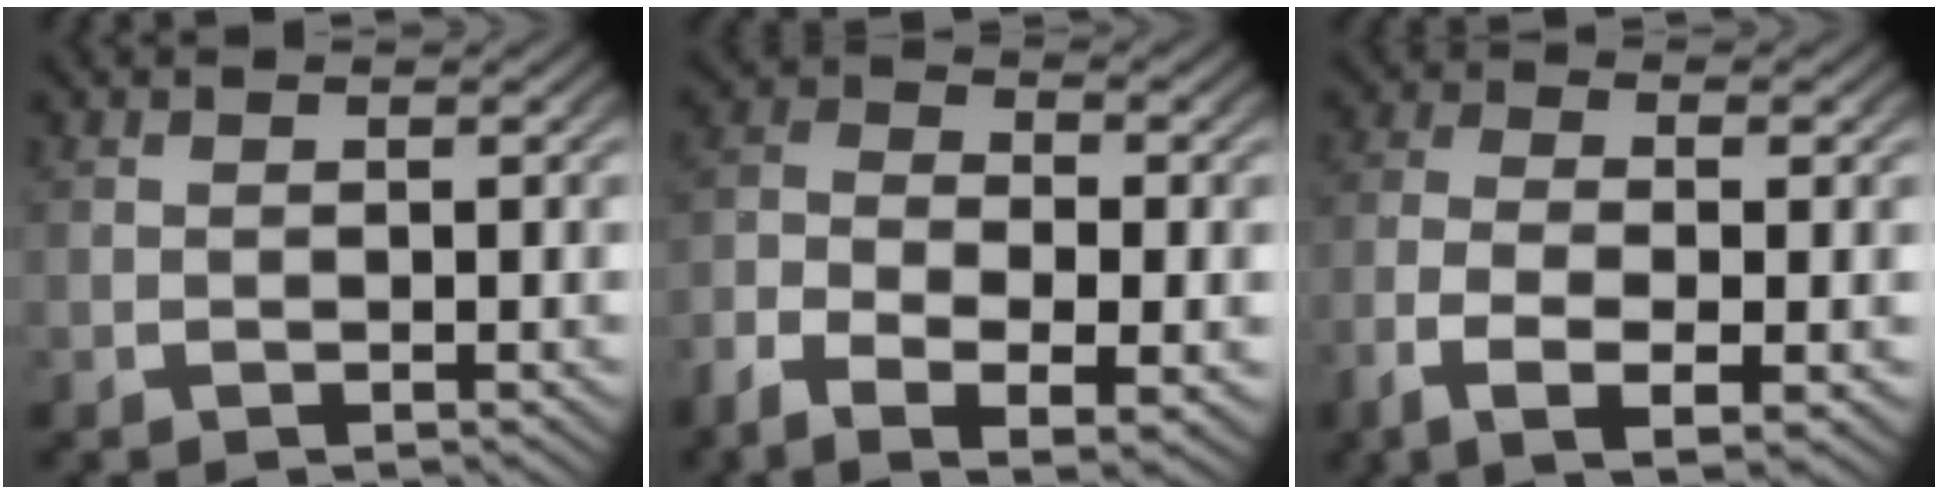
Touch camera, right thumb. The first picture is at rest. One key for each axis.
{"total": 6.7, "fx": -2.2, "fy": 3.7, "fz": 5.1, "tx": -0.112, "ty": -0.023, "tz": -0.032}
{"total": 6.6, "fx": -1.9, "fy": 3.1, "fz": 5.5, "tx": -0.125, "ty": -0.019, "tz": -0.024}